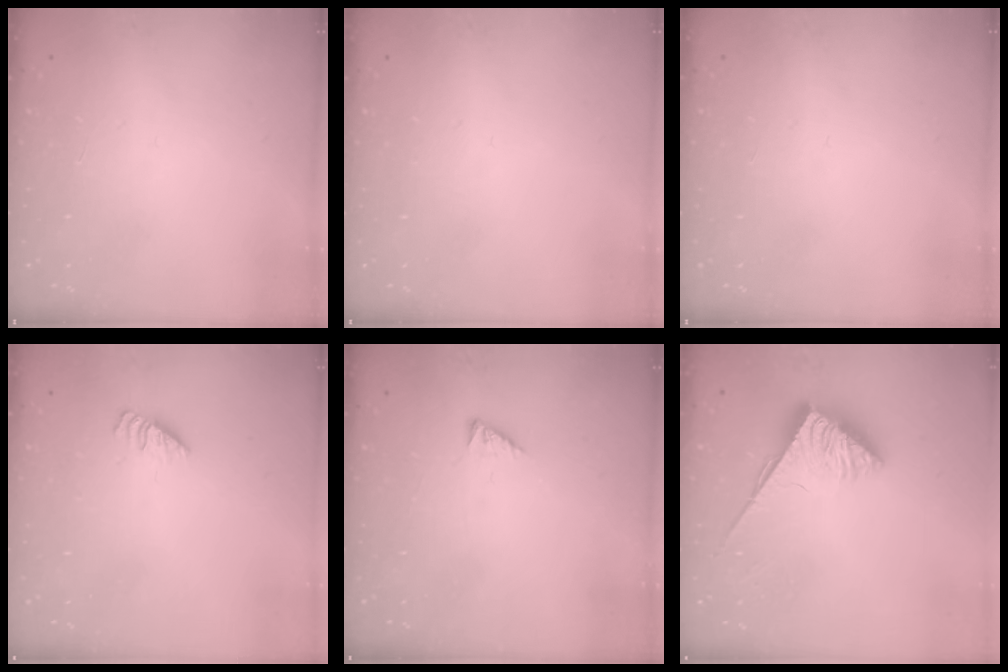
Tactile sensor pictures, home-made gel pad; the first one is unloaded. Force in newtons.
{"total": 0.0}
{"total": 0.0}
{"total": 1.2, "press": 1.1, "slide": 0.2}
{"total": 2.2, "press": 2.2, "slide": 0.3}
{"total": 3.8, "press": 3.7, "slide": 0.6}